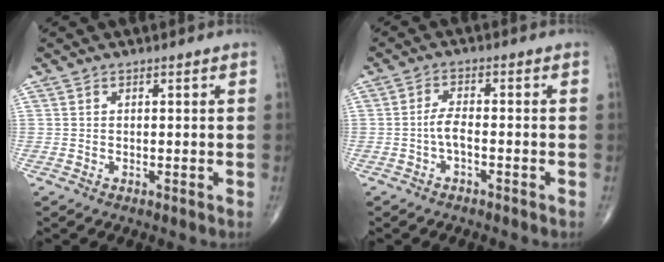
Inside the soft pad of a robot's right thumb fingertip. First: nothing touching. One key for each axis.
{"total": 3.1, "fx": -1.1, "fy": 1.2, "fz": 2.6, "tx": -0.053, "ty": 0.012, "tz": -0.022}